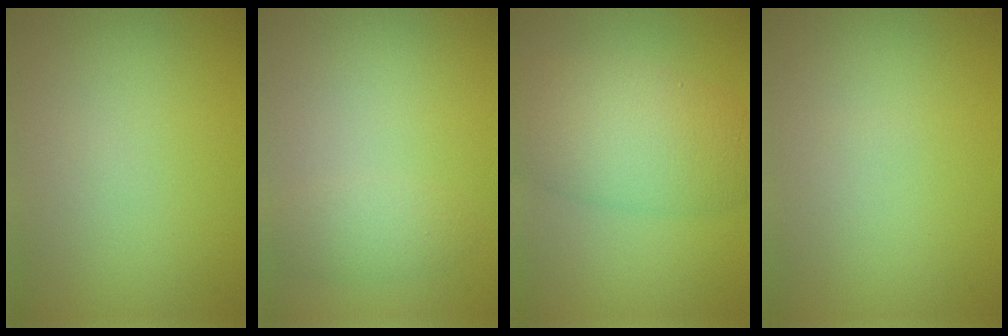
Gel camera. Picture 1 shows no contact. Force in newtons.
{"total": 2.0, "press": 2.0, "slide": 0.1}
{"total": 6.9, "press": 6.9, "slide": 0.5}
{"total": 0.0}